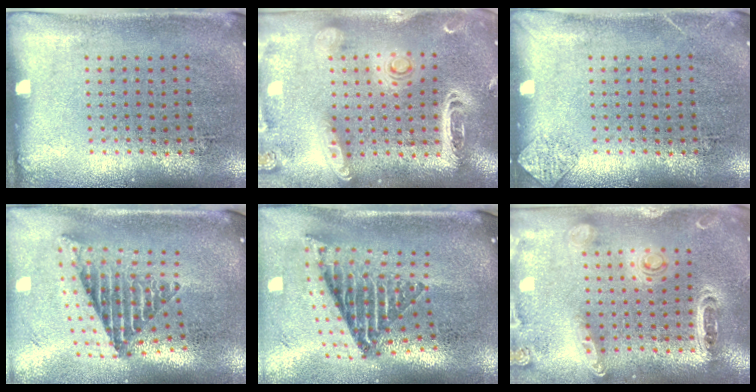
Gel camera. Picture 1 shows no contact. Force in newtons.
{"total": 3.0, "press": 2.5, "slide": 1.6}
{"total": 0.8, "press": 0.8, "slide": 0.1}
{"total": 2.5, "press": 1.6, "slide": 1.9}
{"total": 2.6, "press": 1.7, "slide": 1.9}
{"total": 1.3, "press": 1.3, "slide": 0.2}